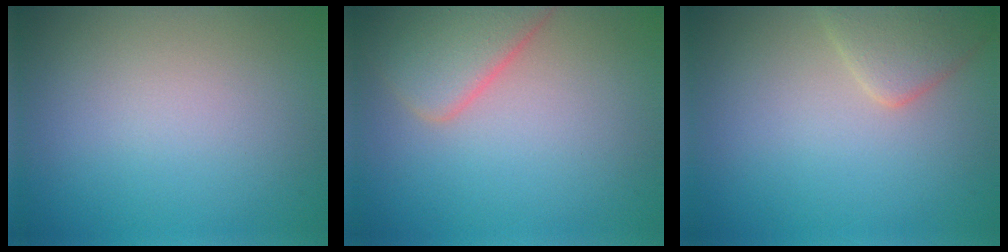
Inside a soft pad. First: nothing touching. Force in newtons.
{"total": 4.6, "press": 4.6, "slide": 0.2}
{"total": 2.9, "press": 2.9, "slide": 0.2}